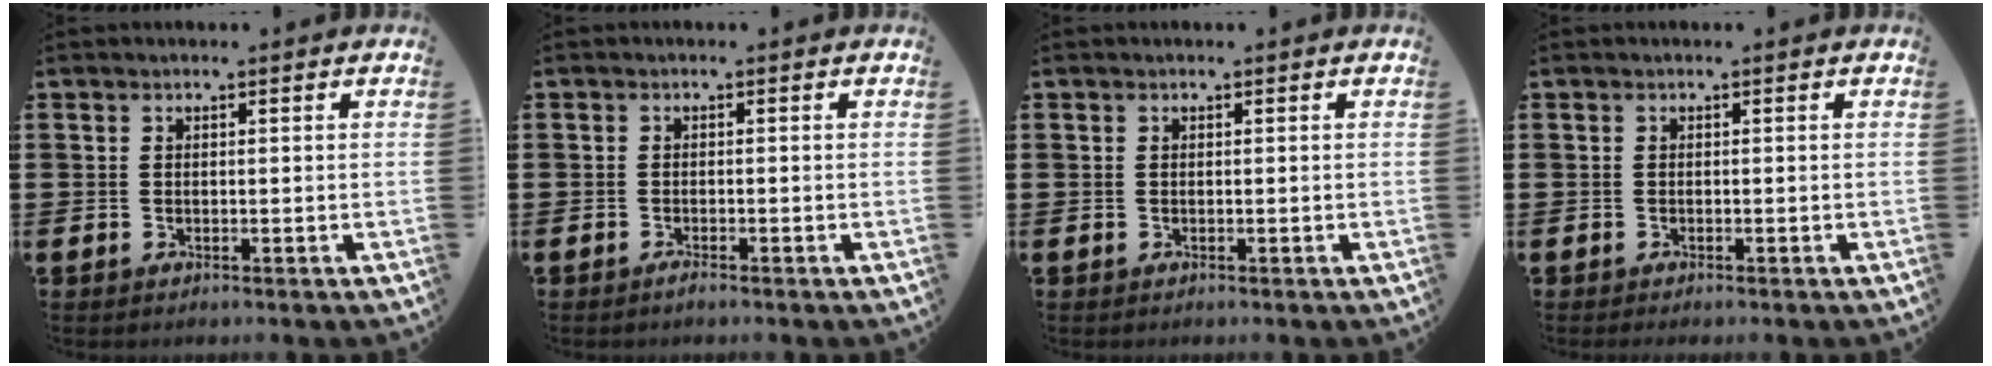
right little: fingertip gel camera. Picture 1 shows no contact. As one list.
[{"total": 0.7, "force": [-0.6, 0.1, 0.5], "torque": [-0.010, -0.003, -0.010]}, {"total": 0.0}, {"total": 0.0}]